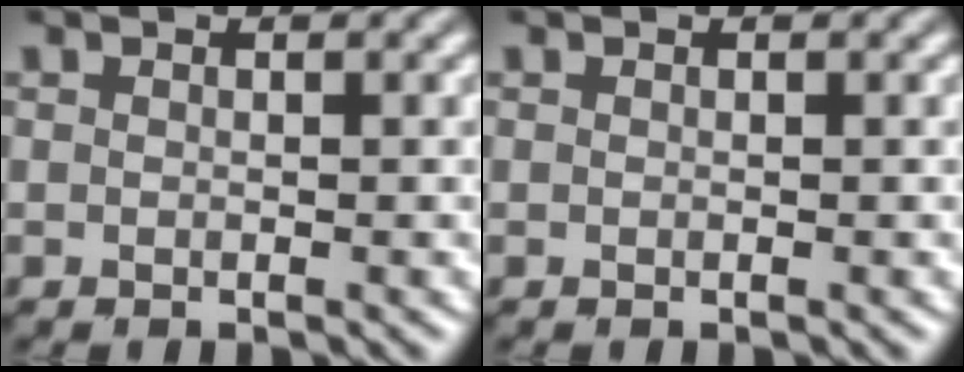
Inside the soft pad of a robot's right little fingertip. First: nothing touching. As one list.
[{"total": 0.0}]